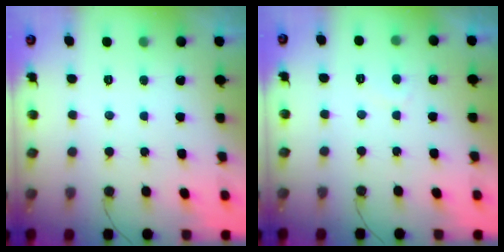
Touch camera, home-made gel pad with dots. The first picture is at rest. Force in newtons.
{"total": 2.1, "press": 2.0, "slide": 0.6}